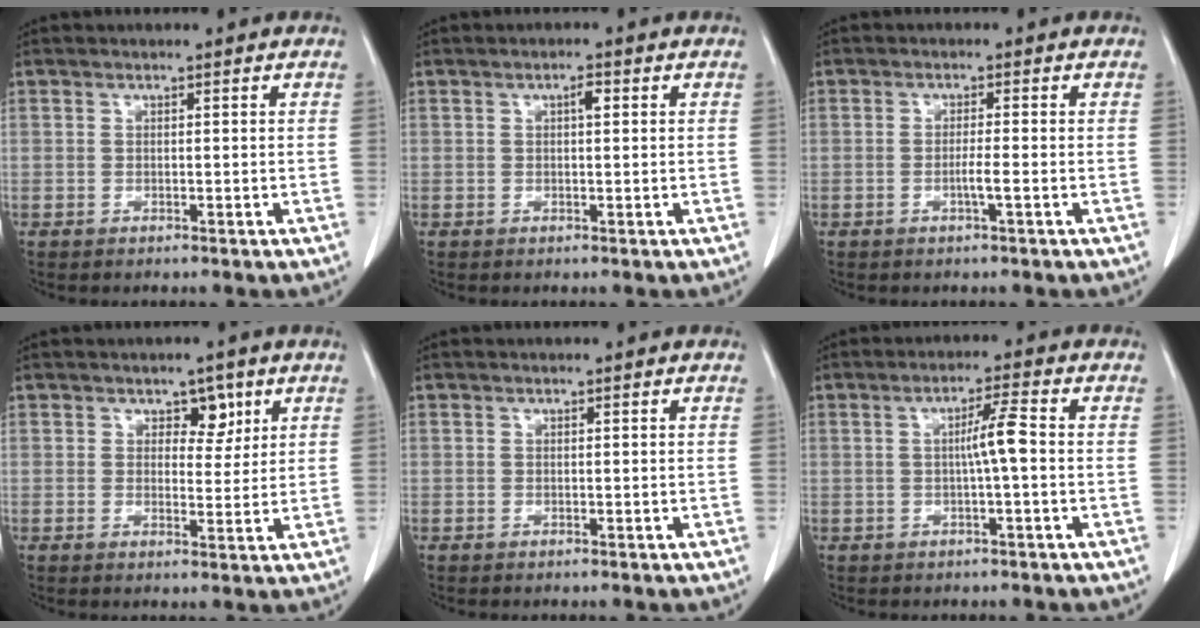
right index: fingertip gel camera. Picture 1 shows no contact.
{"total": 1.5, "force": [0.5, 0.4, 1.3], "torque": [-0.023, 0.003, 0.007]}
{"total": 2.0, "force": [-0.7, -0.3, 1.9], "torque": [-0.037, -0.002, -0.013]}
{"total": 3.5, "force": [1.9, 2.2, 2.0], "torque": [-0.018, 0.001, 0.028]}
{"total": 0.0}
{"total": 4.1, "force": [-0.1, 0.0, 4.1], "torque": [-0.070, 0.008, -0.002]}